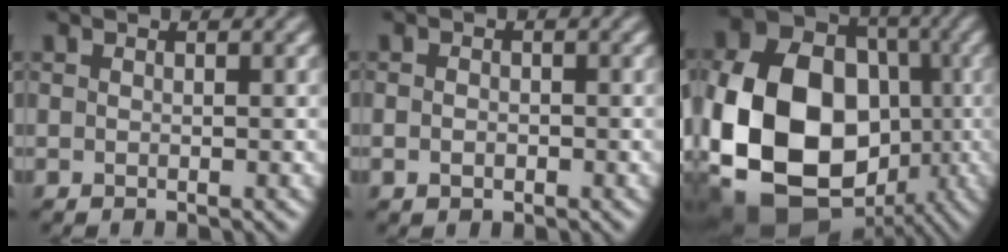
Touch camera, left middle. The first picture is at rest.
{"total": 1.2, "force": [-0.3, 0.8, 0.7], "torque": [-0.012, -0.001, -0.007]}
{"total": 18.4, "force": [-3.6, 14.7, 10.5], "torque": [-0.210, -0.032, -0.080]}